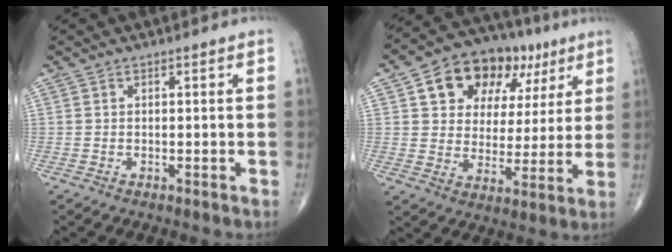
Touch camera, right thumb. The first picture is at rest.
{"total": 18.2, "force": [8.1, 12.3, 10.7], "torque": [-0.113, 0.004, 0.127]}